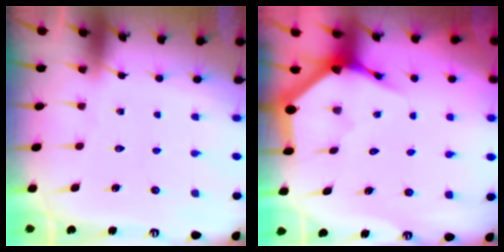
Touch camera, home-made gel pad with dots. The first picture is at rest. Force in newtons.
{"total": 3.8, "press": 3.8, "slide": 0.4}